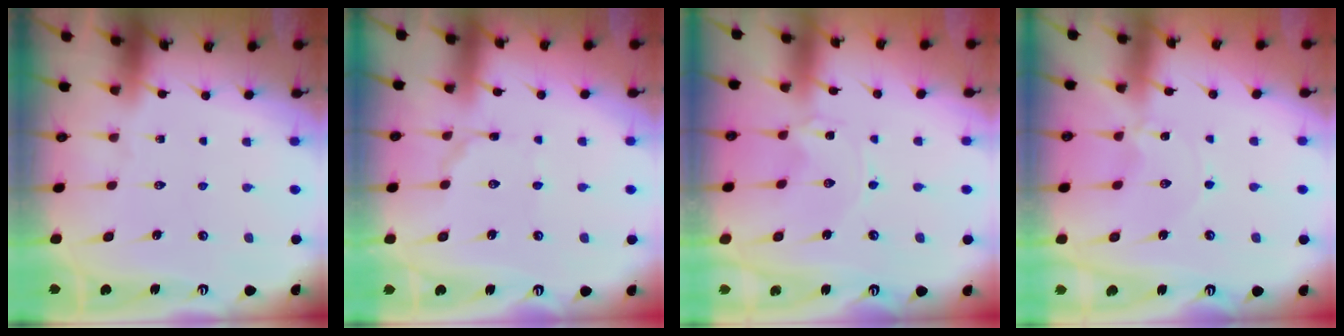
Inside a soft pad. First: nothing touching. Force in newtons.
{"total": 2.6, "press": 2.6, "slide": 0.2}
{"total": 0.0}
{"total": 0.9, "press": 0.9, "slide": 0.1}